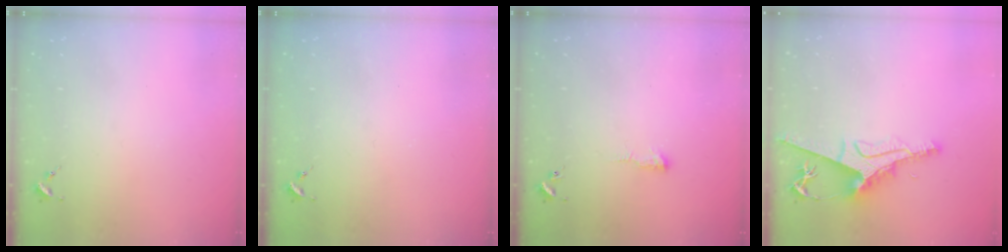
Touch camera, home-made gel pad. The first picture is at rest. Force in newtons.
{"total": 0.7, "press": 0.7, "slide": 0.1}
{"total": 3.8, "press": 3.8, "slide": 0.8}
{"total": 13.8, "press": 13.8, "slide": 1.0}